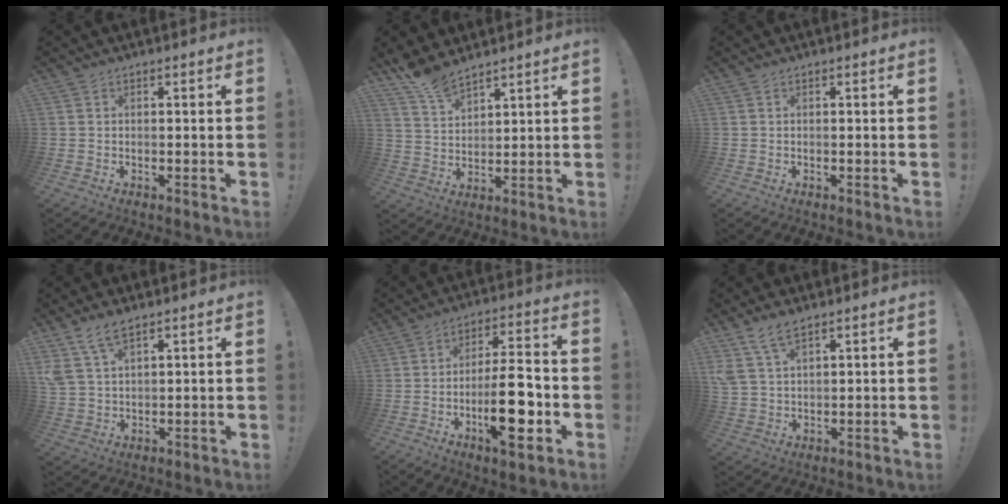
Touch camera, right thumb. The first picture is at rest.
{"total": 8.0, "force": [7.2, 2.5, 2.4], "torque": [-0.046, -0.048, 0.137]}
{"total": 0.0}
{"total": 6.9, "force": [4.8, 3.1, 3.9], "torque": [-0.069, -0.015, 0.093]}
{"total": 16.7, "force": [-4.8, 5.0, 15.2], "torque": [-0.239, 0.010, -0.078]}
{"total": 6.7, "force": [4.7, 2.9, 3.7], "torque": [-0.074, -0.014, 0.092]}